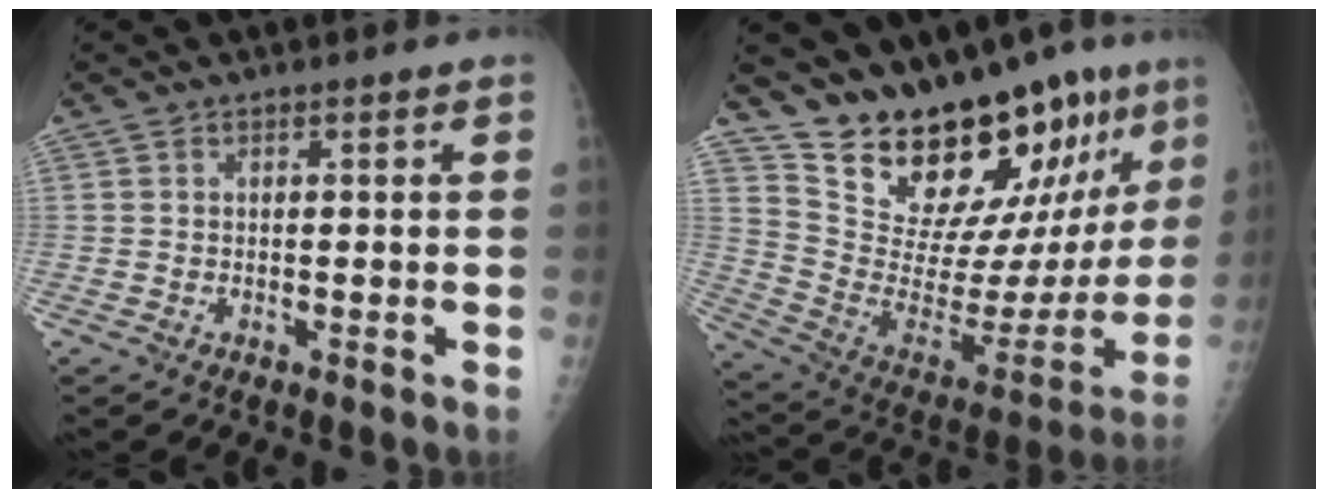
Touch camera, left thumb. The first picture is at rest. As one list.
[{"total": 24.1, "force": [19.1, 6.7, 13.0], "torque": [-0.157, -0.129, 0.299]}]